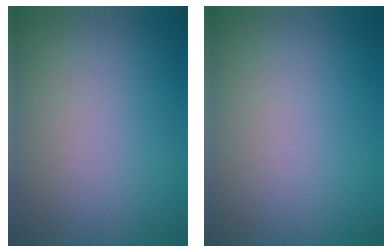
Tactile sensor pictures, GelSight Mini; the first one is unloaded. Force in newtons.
{"total": 0.0}